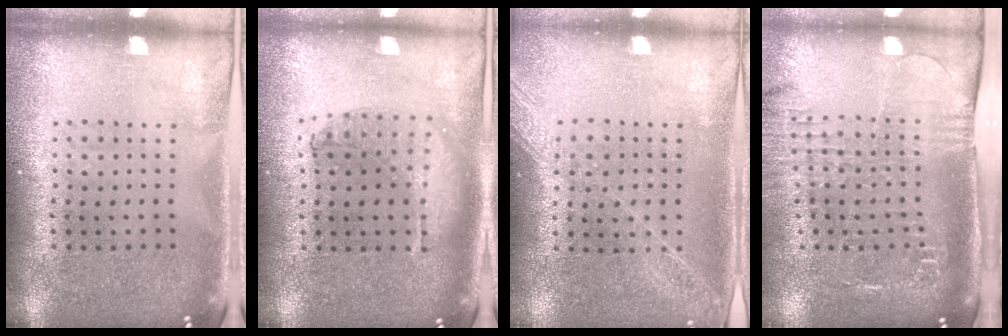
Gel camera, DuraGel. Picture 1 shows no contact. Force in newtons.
{"total": 1.0, "press": 0.9, "slide": 0.3}
{"total": 1.3, "press": 1.2, "slide": 0.3}
{"total": 1.9, "press": 1.8, "slide": 0.8}